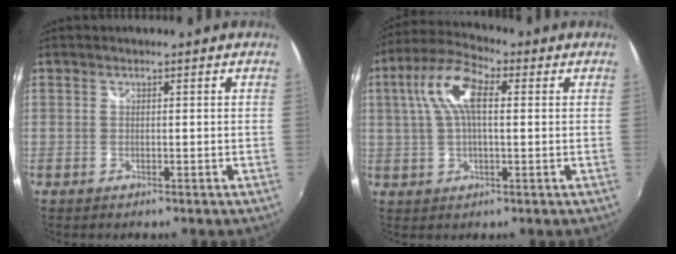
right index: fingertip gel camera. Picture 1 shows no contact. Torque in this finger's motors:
{"motor_torque": [1.27, 0.07, 0.58, 0.14]}